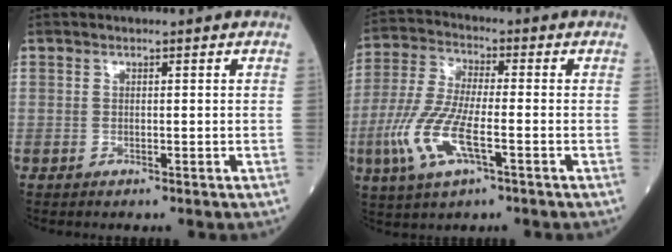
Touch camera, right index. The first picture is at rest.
{"total": 10.8, "force": [-3.7, 2.6, 9.8], "torque": [-0.224, -0.012, -0.071]}